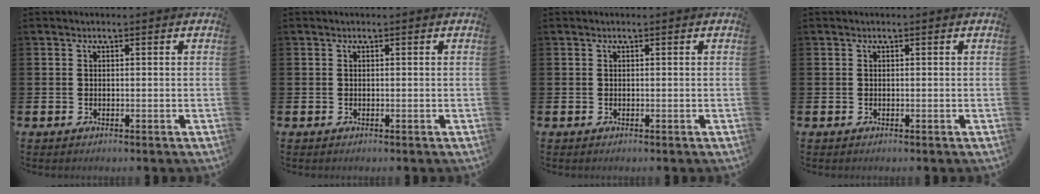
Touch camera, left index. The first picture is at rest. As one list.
[{"total": 0.0}, {"total": 0.0}, {"total": 0.0}]